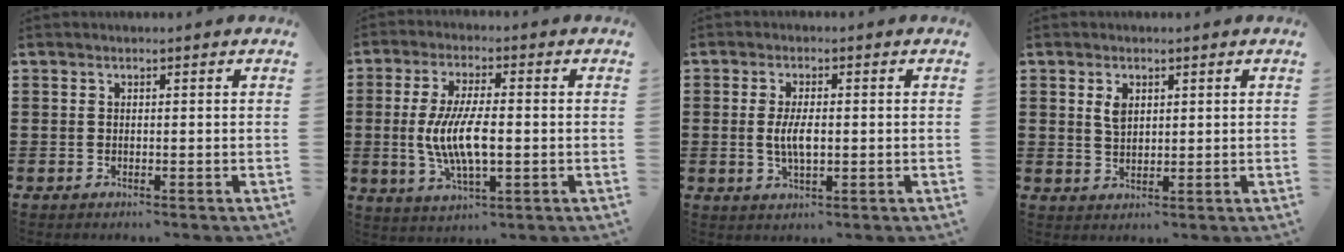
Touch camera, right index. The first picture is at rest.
{"total": 8.9, "force": [-0.7, 3.0, 8.4], "torque": [-0.182, -0.008, -0.020]}
{"total": 4.5, "force": [-0.2, 1.6, 4.2], "torque": [-0.092, -0.004, -0.010]}
{"total": 2.6, "force": [1.2, 1.5, 1.8], "torque": [-0.041, 0.003, 0.021]}